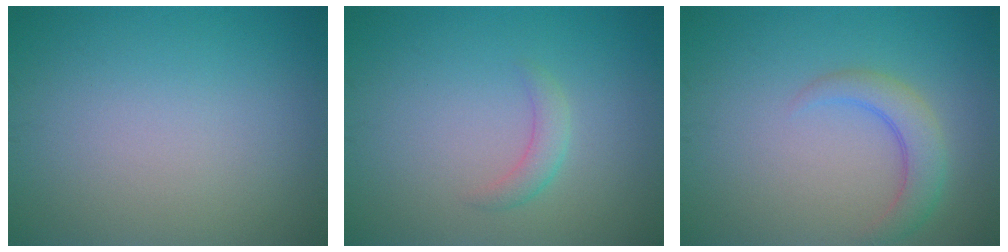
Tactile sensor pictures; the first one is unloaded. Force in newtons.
{"total": 1.6, "press": 1.6, "slide": 0.1}
{"total": 3.0, "press": 3.0, "slide": 0.3}